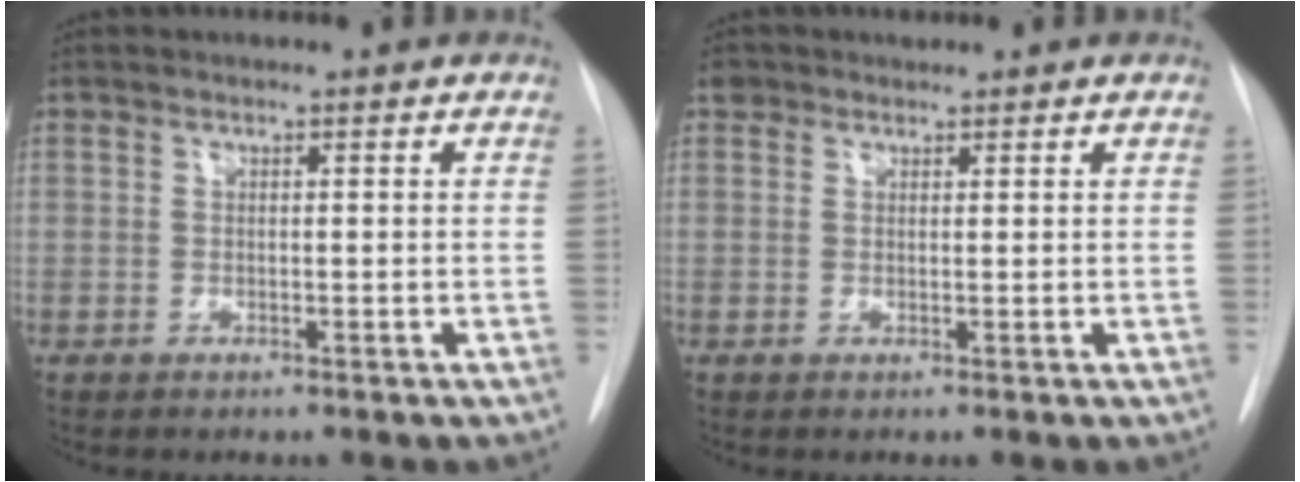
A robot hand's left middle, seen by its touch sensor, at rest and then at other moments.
{"total": 1.6, "force": [1.1, 1.1, 0.0], "torque": [0.002, 0.011, 0.014]}